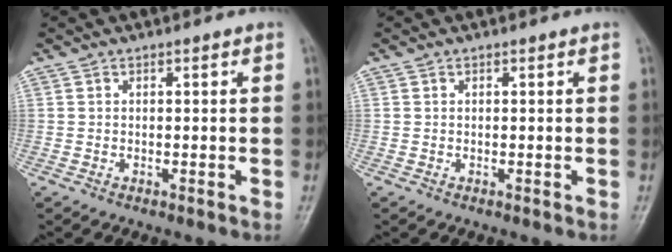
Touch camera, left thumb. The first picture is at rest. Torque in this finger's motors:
{"motor_torque": [0.00, 0.00, 0.00, 0.00, 0.00]}